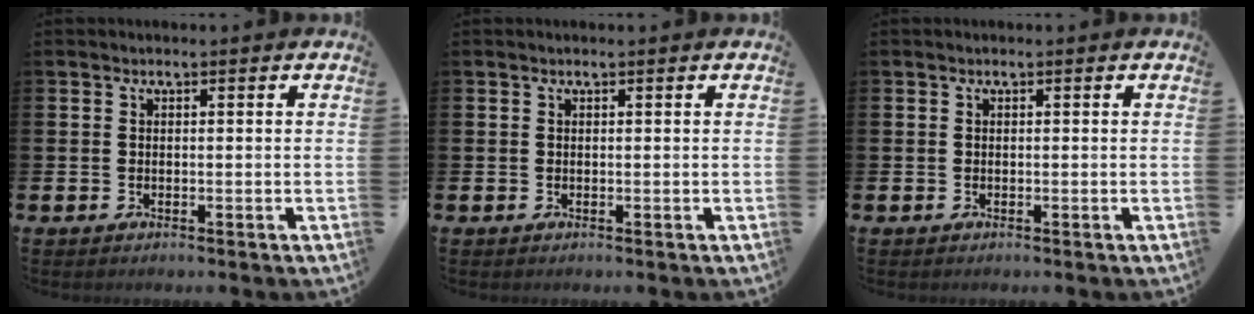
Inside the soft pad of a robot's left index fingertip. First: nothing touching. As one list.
[{"total": 0.0}, {"total": 0.0}]